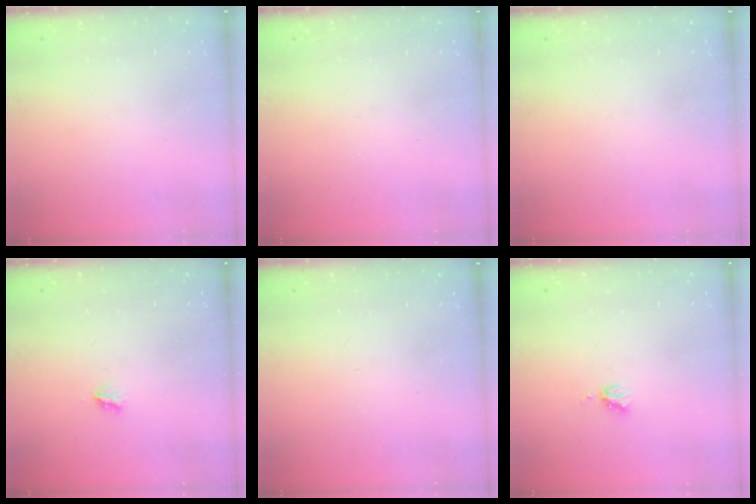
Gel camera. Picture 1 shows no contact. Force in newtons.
{"total": 0.0}
{"total": 0.0}
{"total": 1.7, "press": 1.7, "slide": 0.3}
{"total": 0.0}
{"total": 3.7, "press": 3.7, "slide": 0.4}